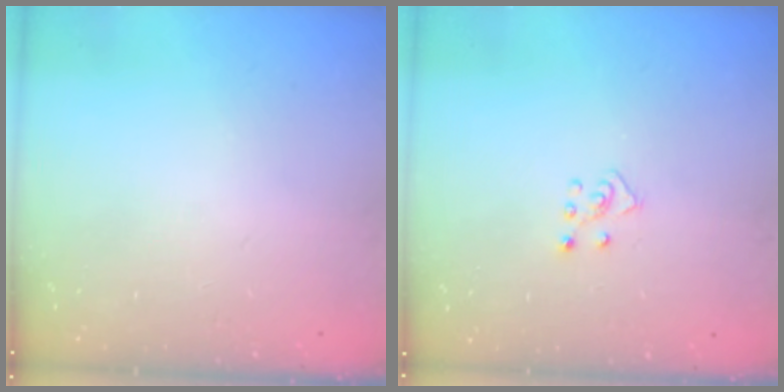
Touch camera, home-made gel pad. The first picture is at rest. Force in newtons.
{"total": 4.6, "press": 4.6, "slide": 0.3}